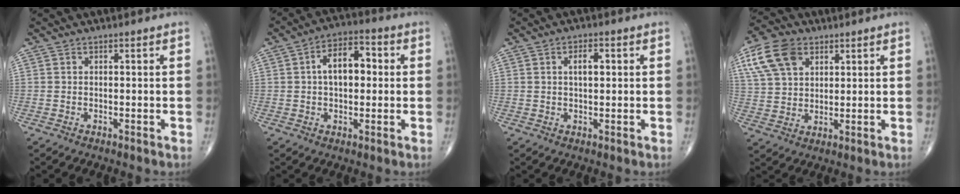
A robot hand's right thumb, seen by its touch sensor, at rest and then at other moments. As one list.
[{"total": 8.9, "force": [1.0, 5.1, 7.2], "torque": [-0.103, 0.018, 0.010]}, {"total": 3.2, "force": [0.8, 1.5, 2.8], "torque": [-0.047, -0.002, 0.012]}, {"total": 11.3, "force": [5.2, 7.3, 6.8], "torque": [-0.125, -0.002, 0.101]}]